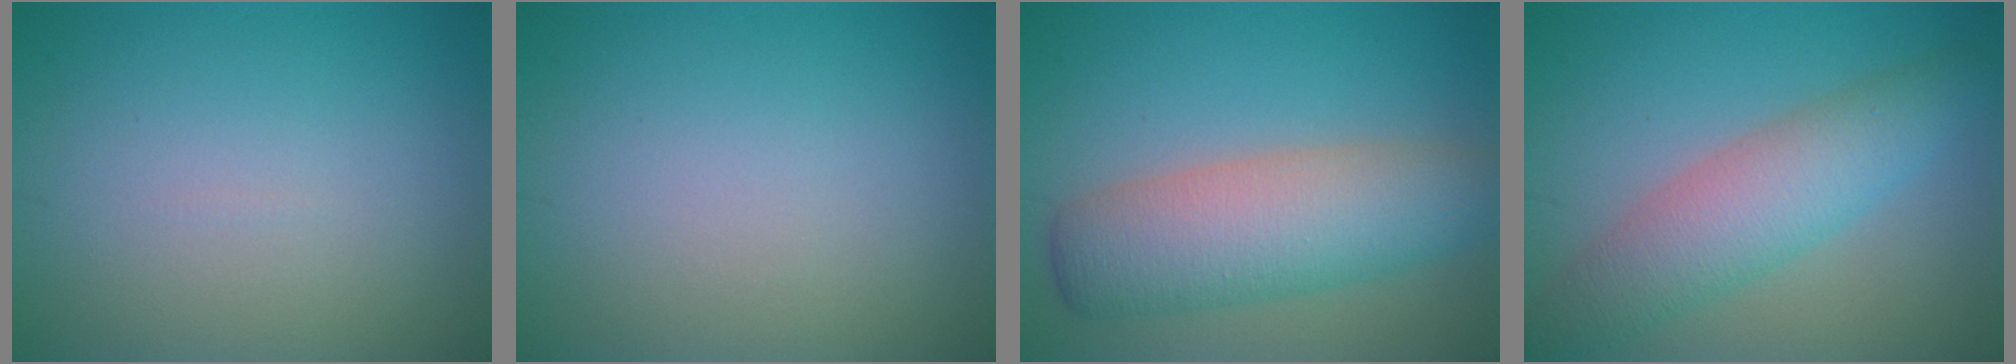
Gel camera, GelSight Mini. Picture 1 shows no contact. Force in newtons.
{"total": 0.0}
{"total": 7.4, "press": 7.4, "slide": 0.2}
{"total": 5.6, "press": 5.6, "slide": 0.2}